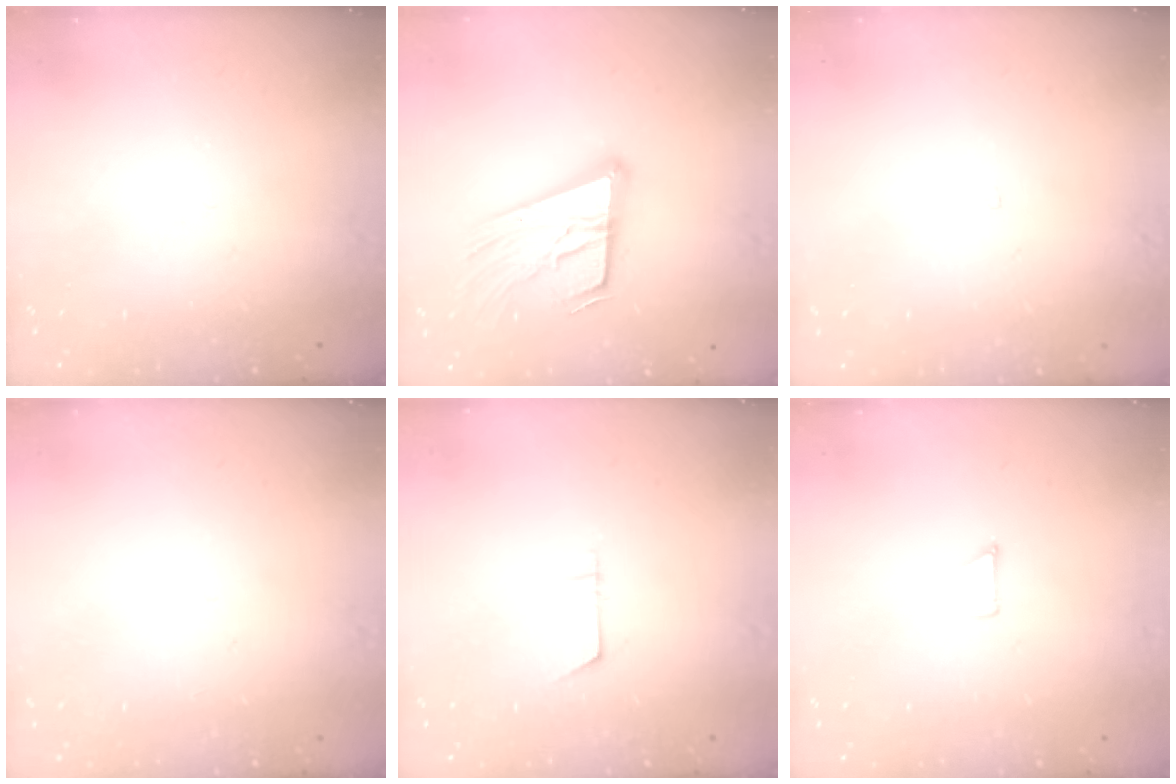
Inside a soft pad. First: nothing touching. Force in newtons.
{"total": 20.4, "press": 19.9, "slide": 4.5}
{"total": 1.9, "press": 1.9, "slide": 0.1}
{"total": 2.7, "press": 2.7, "slide": 0.3}
{"total": 5.7, "press": 5.7, "slide": 0.5}
{"total": 2.9, "press": 2.8, "slide": 0.3}